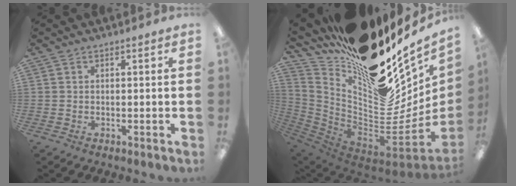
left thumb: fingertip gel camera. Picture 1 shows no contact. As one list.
[{"total": 24.3, "force": [15.8, 12.1, 13.9], "torque": [-0.157, -0.152, 0.302]}]